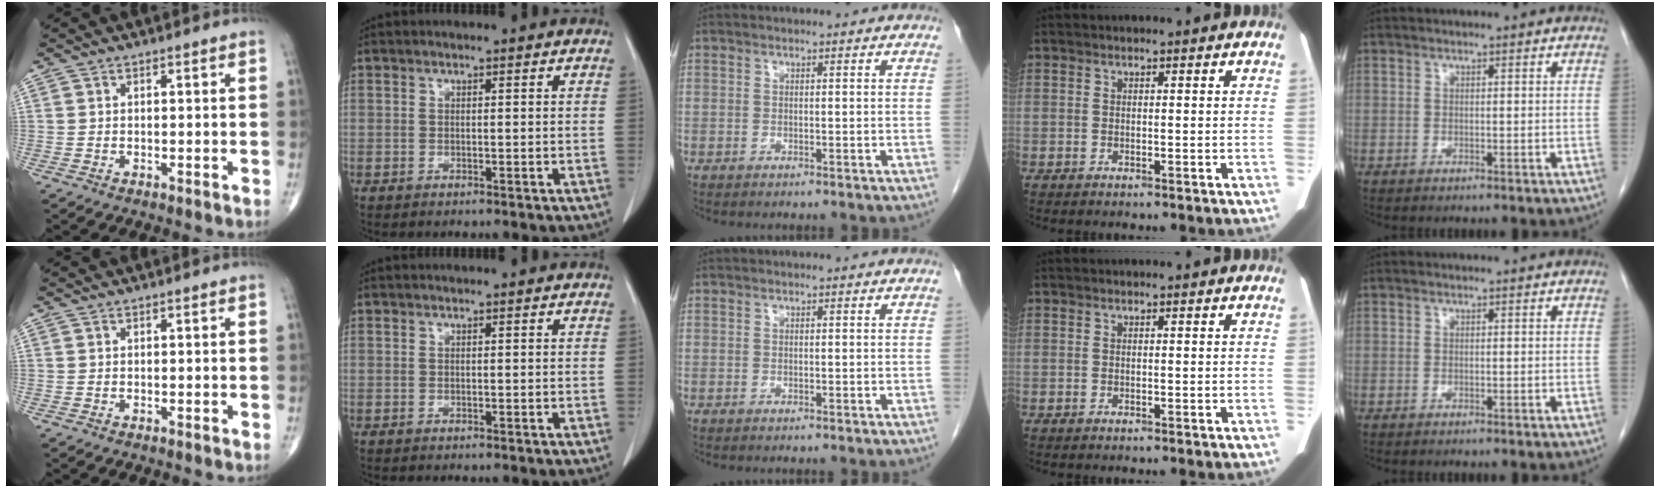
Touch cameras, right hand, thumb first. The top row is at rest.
{}